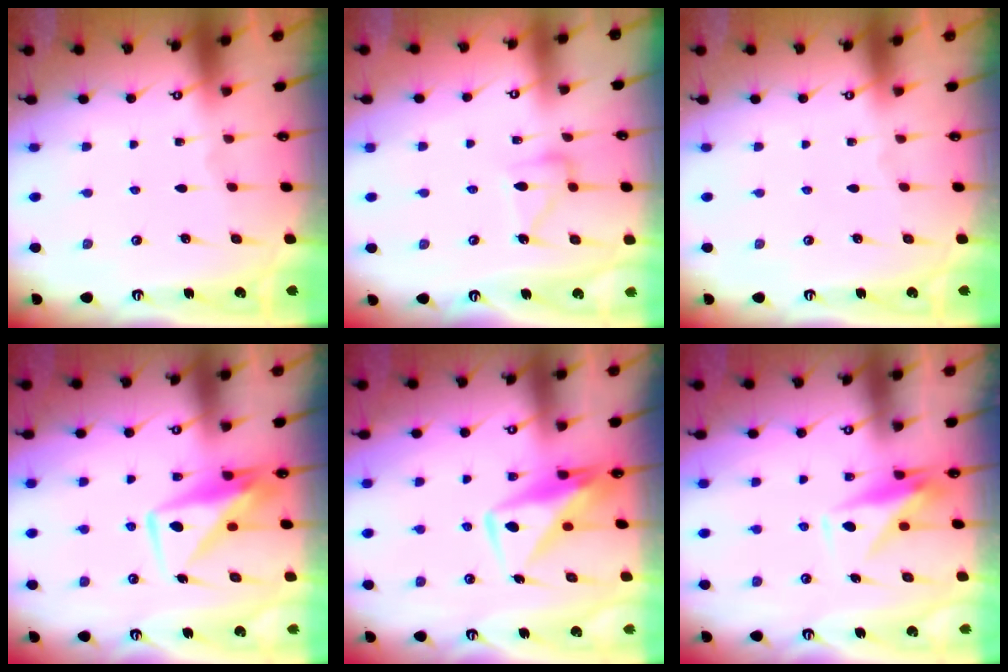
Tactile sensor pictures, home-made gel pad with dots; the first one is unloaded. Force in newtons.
{"total": 9.5, "press": 9.5, "slide": 0.7}
{"total": 0.0}
{"total": 8.5, "press": 8.5, "slide": 0.8}
{"total": 10.2, "press": 10.2, "slide": 0.9}
{"total": 8.9, "press": 8.9, "slide": 0.3}